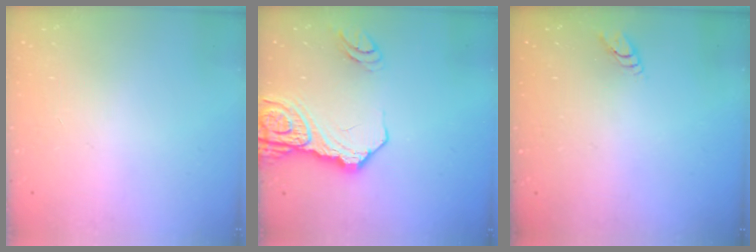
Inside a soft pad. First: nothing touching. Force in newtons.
{"total": 16.9, "press": 16.7, "slide": 2.1}
{"total": 2.6, "press": 2.6, "slide": 0.3}